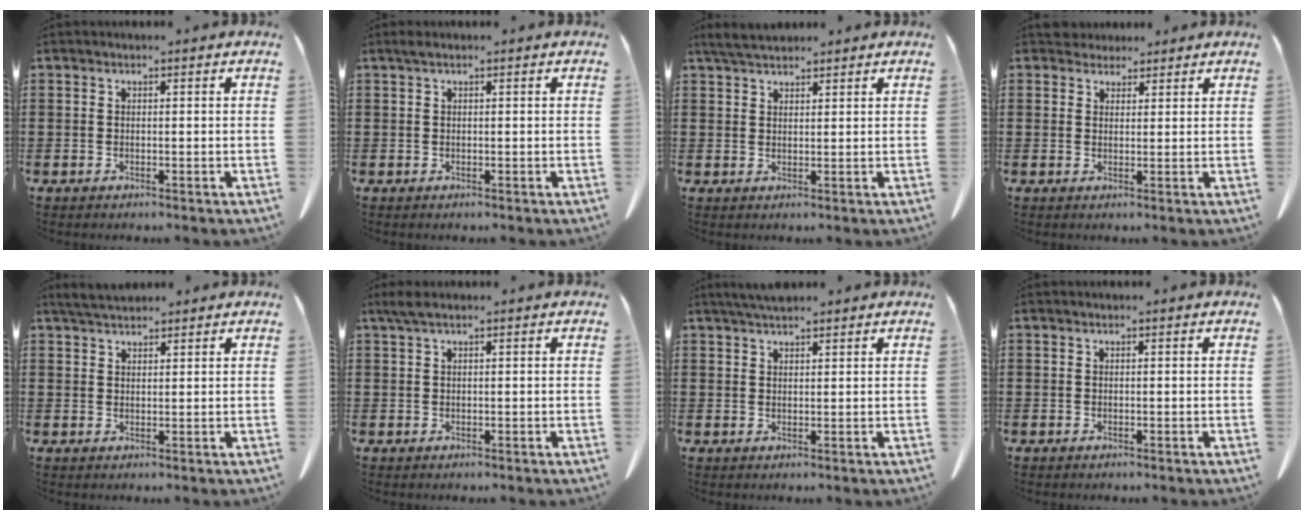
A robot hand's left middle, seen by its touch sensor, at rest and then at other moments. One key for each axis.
{"total": 0.7, "fx": 0.3, "fy": 0.0, "fz": 0.6, "tx": -0.012, "ty": 0.002, "tz": 0.006}
{"total": 3.3, "fx": 2.9, "fy": 0.8, "fz": 1.4, "tx": -0.036, "ty": -0.001, "tz": 0.055}
{"total": 2.6, "fx": 2.3, "fy": 1.1, "fz": 0.0, "tx": 0.000, "ty": -0.001, "tz": 0.044}
{"total": 3.2, "fx": 2.9, "fy": 0.7, "fz": 1.2, "tx": -0.030, "ty": -0.001, "tz": 0.055}
{"total": 1.5, "fx": 0.7, "fy": 0.2, "fz": 1.3, "tx": -0.027, "ty": 0.000, "tz": 0.014}
{"total": 2.8, "fx": 2.4, "fy": 0.5, "fz": 1.4, "tx": -0.032, "ty": 0.000, "tz": 0.045}
{"total": 0.0}